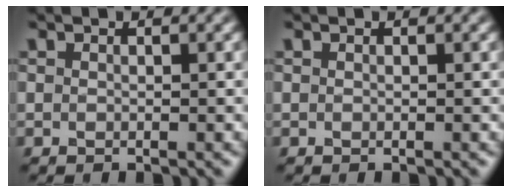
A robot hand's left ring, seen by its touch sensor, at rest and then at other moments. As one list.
[{"total": 0.0}]